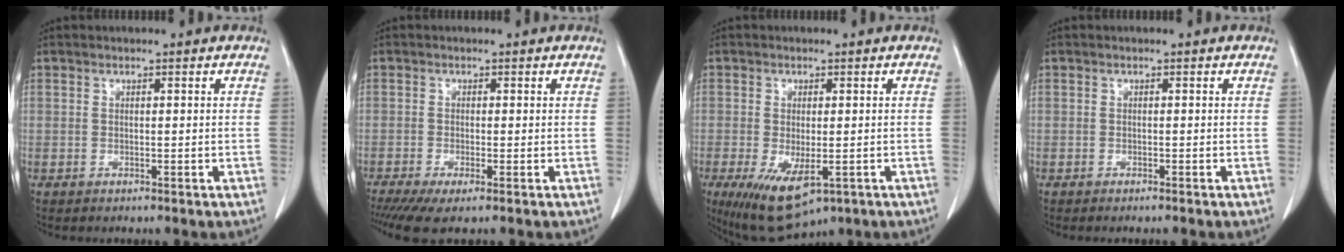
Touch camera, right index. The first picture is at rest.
{"total": 4.8, "force": [-3.2, 0.7, 3.5], "torque": [-0.058, -0.012, -0.055]}
{"total": 10.2, "force": [-4.8, 4.3, 8.0], "torque": [-0.145, -0.026, -0.065]}
{"total": 0.9, "force": [-0.8, -0.1, 0.4], "torque": [-0.008, -0.001, -0.010]}